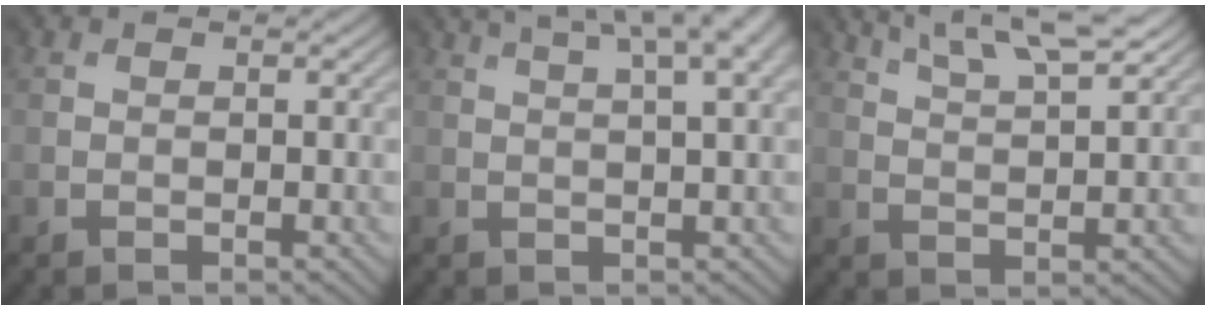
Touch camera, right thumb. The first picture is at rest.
{"total": 10.2, "force": [5.7, 2.7, 8.1], "torque": [-0.111, 0.037, 0.070]}
{"total": 7.6, "force": [5.7, 1.5, 4.7], "torque": [-0.081, 0.005, 0.099]}